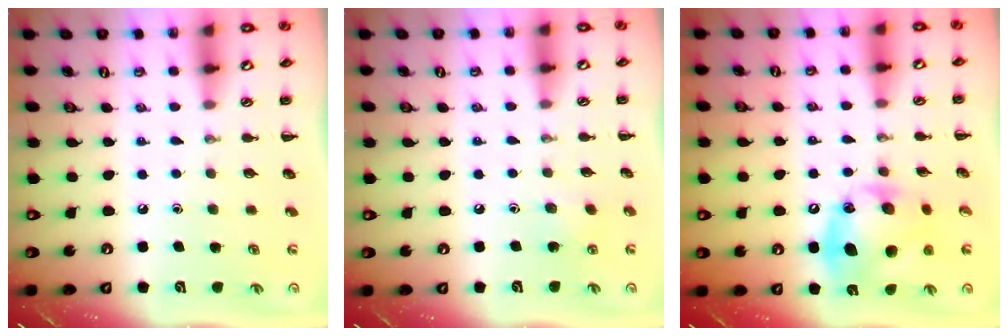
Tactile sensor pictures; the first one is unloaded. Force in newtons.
{"total": 5.0, "press": 4.8, "slide": 1.5}
{"total": 15.1, "press": 15.0, "slide": 0.9}